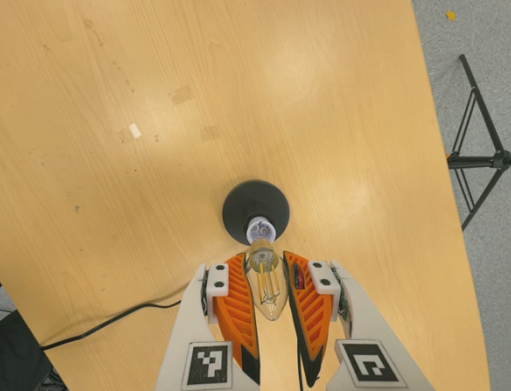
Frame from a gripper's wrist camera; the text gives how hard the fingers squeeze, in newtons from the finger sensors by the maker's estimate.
{"total": 20.5, "left": 23.4, "right": 17.5}